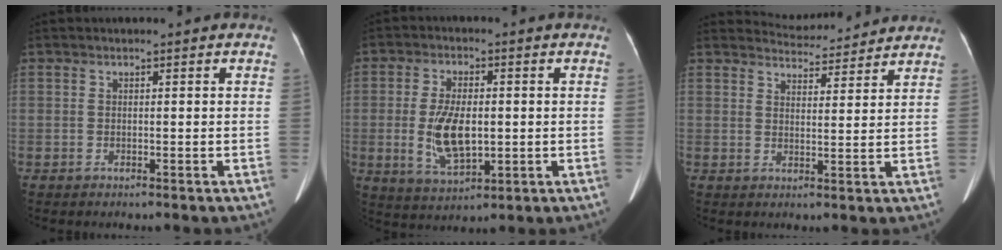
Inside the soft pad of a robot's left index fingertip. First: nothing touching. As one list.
[{"total": 8.6, "force": [-0.8, 3.8, 7.7], "torque": [-0.161, -0.002, -0.006]}, {"total": 6.9, "force": [6.9, 0.9, 0.0], "torque": [-0.004, 0.012, 0.089]}]